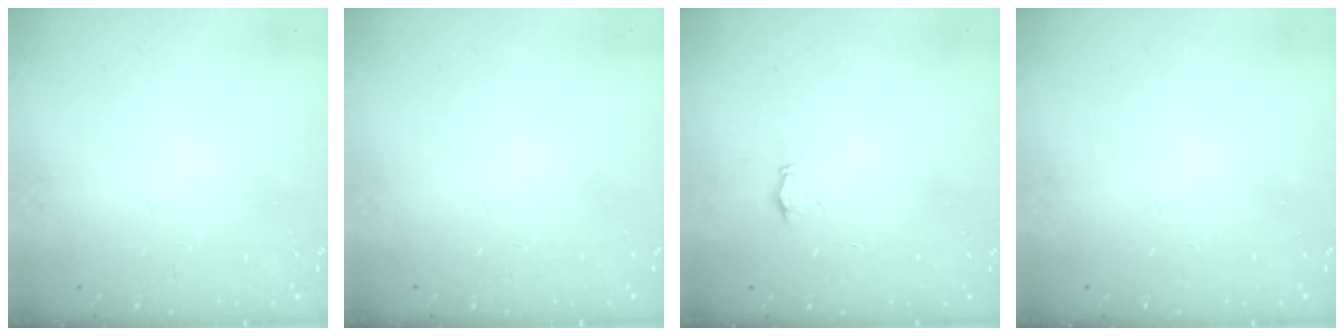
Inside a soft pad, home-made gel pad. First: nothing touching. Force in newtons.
{"total": 0.0}
{"total": 2.9, "press": 2.9, "slide": 0.5}
{"total": 0.0}